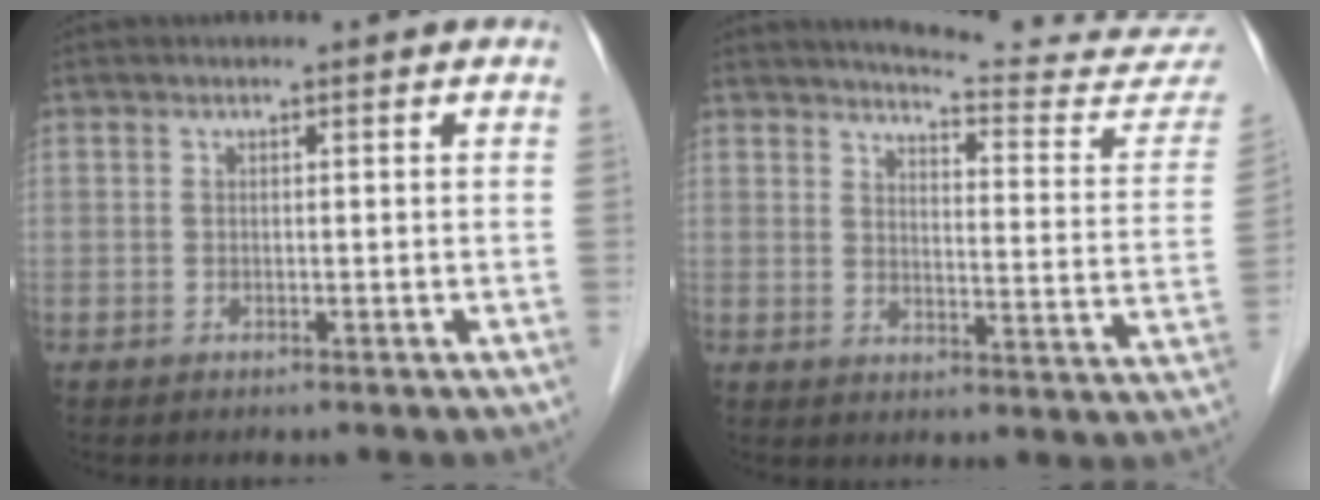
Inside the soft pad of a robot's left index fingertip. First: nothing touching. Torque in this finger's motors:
{"motor_torque": [0.47, -0.92, -0.02, 0.00]}